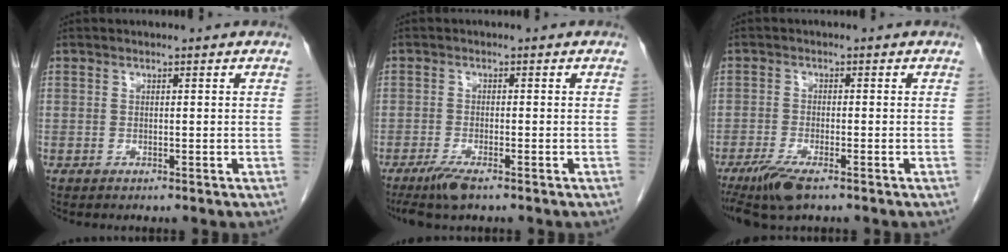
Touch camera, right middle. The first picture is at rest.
{"total": 3.9, "force": [-2.8, 0.5, 2.7], "torque": [-0.057, -0.010, -0.053]}
{"total": 5.8, "force": [-4.0, 1.0, 4.1], "torque": [-0.080, -0.015, -0.070]}